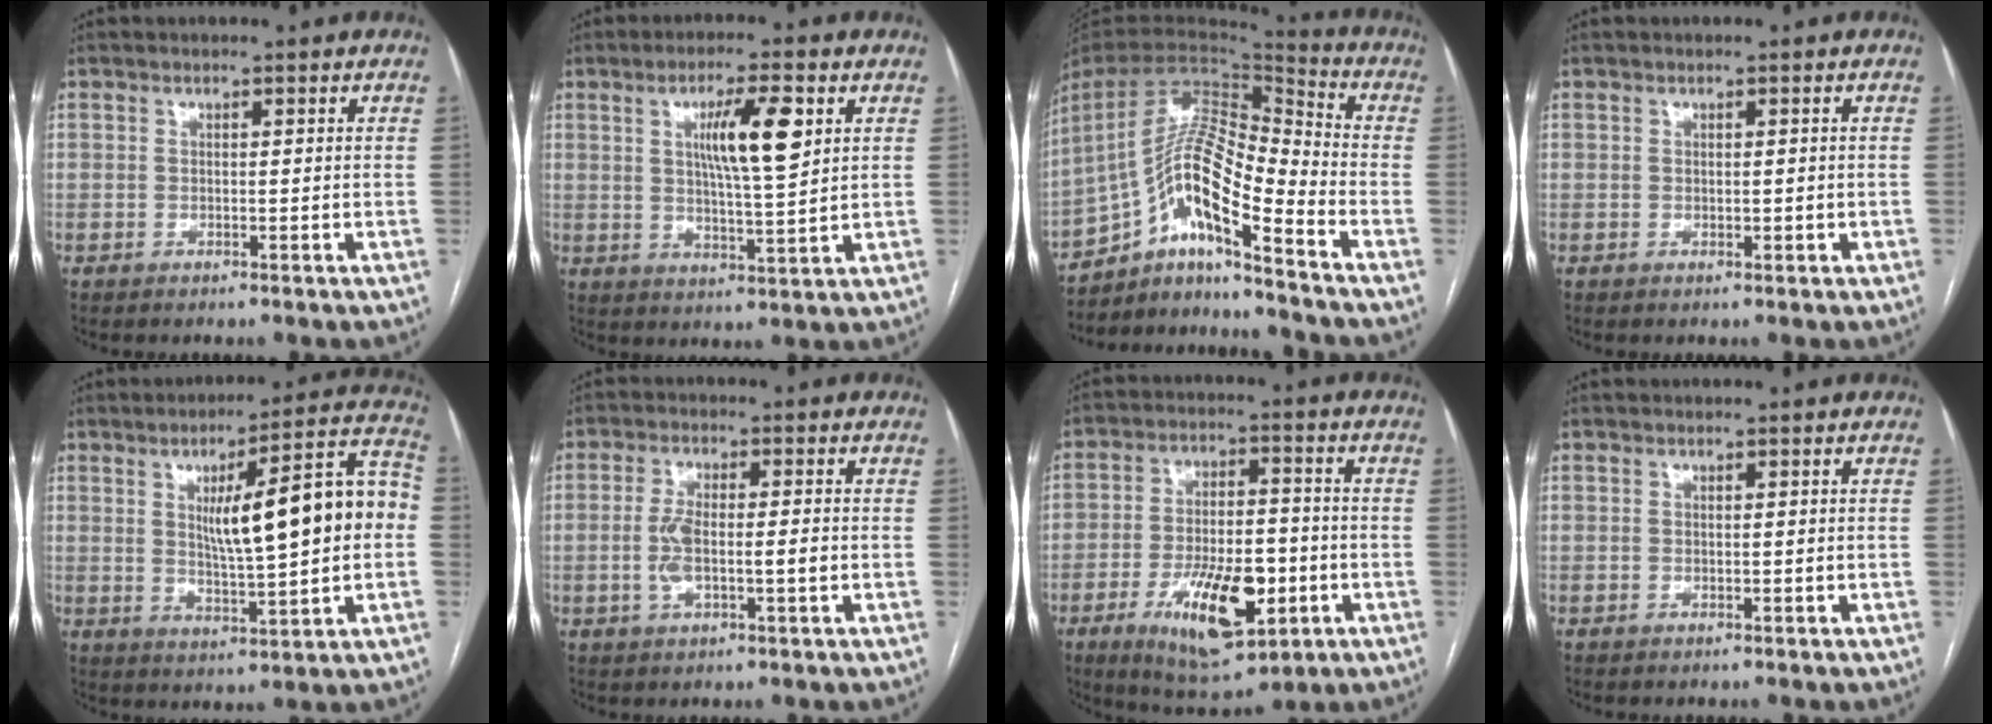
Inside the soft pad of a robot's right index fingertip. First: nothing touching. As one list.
[{"total": 9.1, "force": [3.0, 1.1, 8.5], "torque": [-0.145, 0.002, 0.051]}, {"total": 16.0, "force": [-10.2, 2.1, 12.1], "torque": [-0.228, 0.020, -0.181]}, {"total": 0.6, "force": [-0.1, 0.4, 0.4], "torque": [-0.005, 0.001, 0.001]}, {"total": 16.5, "force": [1.6, 2.4, 16.2], "torque": [-0.232, 0.034, 0.027]}, {"total": 5.5, "force": [-0.7, 1.6, 5.2], "torque": [-0.112, 0.011, -0.010]}, {"total": 14.6, "force": [-5.2, 5.6, 12.5], "torque": [-0.217, -0.002, -0.073]}, {"total": 0.0}]